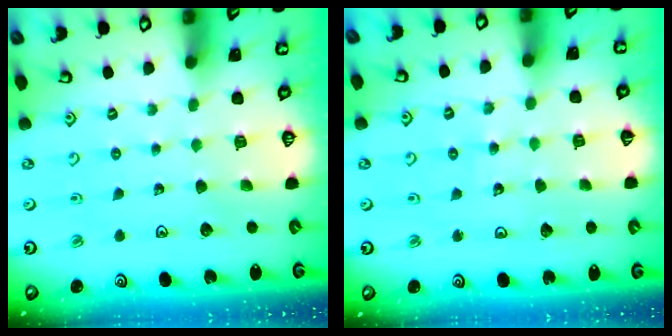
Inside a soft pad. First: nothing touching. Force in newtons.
{"total": 5.5, "press": 5.5, "slide": 0.8}